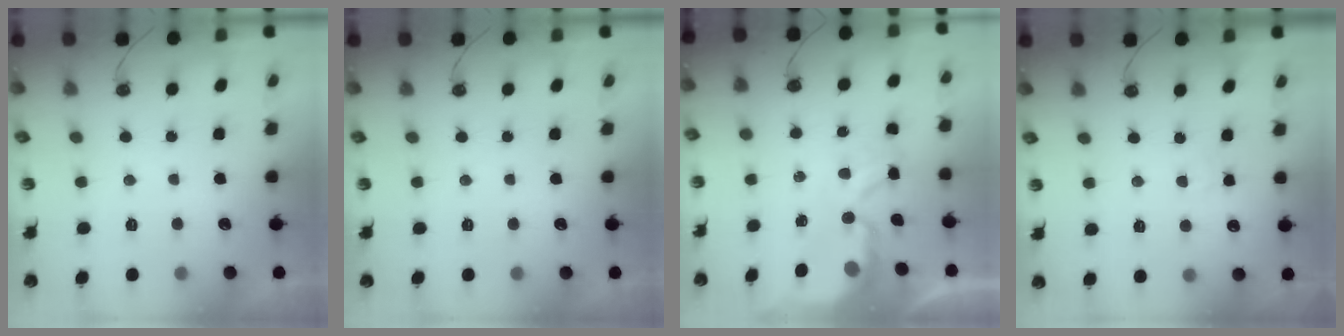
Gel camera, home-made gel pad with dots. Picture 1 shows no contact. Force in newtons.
{"total": 0.0}
{"total": 3.7, "press": 3.7, "slide": 0.2}
{"total": 5.1, "press": 5.1, "slide": 0.5}